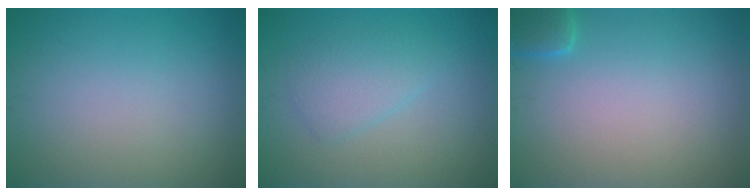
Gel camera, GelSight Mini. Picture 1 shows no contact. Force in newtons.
{"total": 2.6, "press": 2.5, "slide": 0.1}
{"total": 1.9, "press": 1.9, "slide": 0.2}